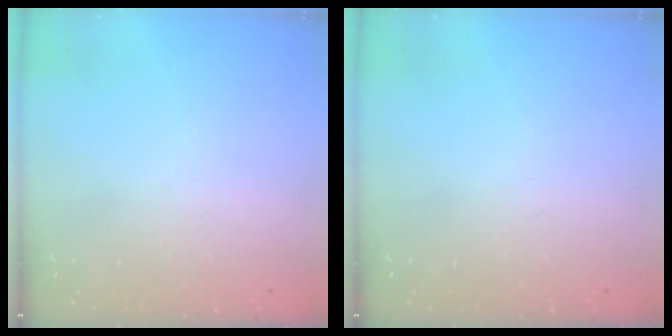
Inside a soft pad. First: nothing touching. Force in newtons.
{"total": 0.0}